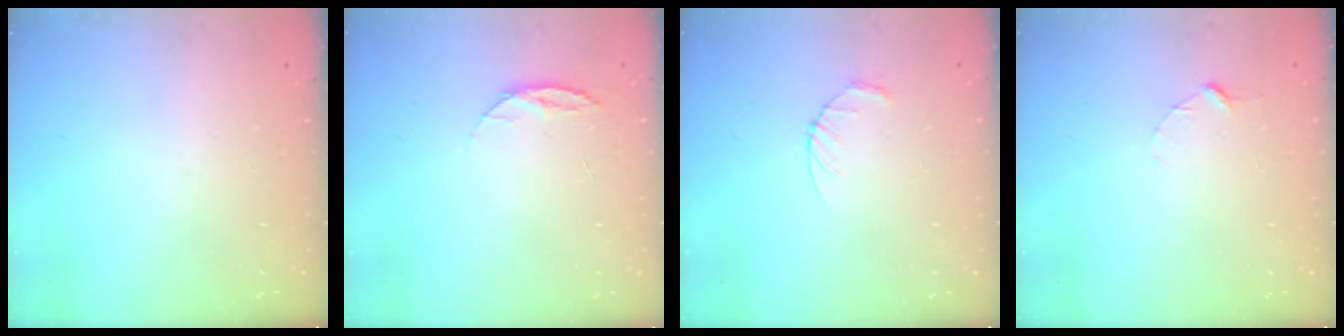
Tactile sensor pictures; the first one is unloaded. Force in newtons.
{"total": 6.6, "press": 6.5, "slide": 0.7}
{"total": 3.2, "press": 3.2, "slide": 0.5}
{"total": 2.9, "press": 2.9, "slide": 0.3}